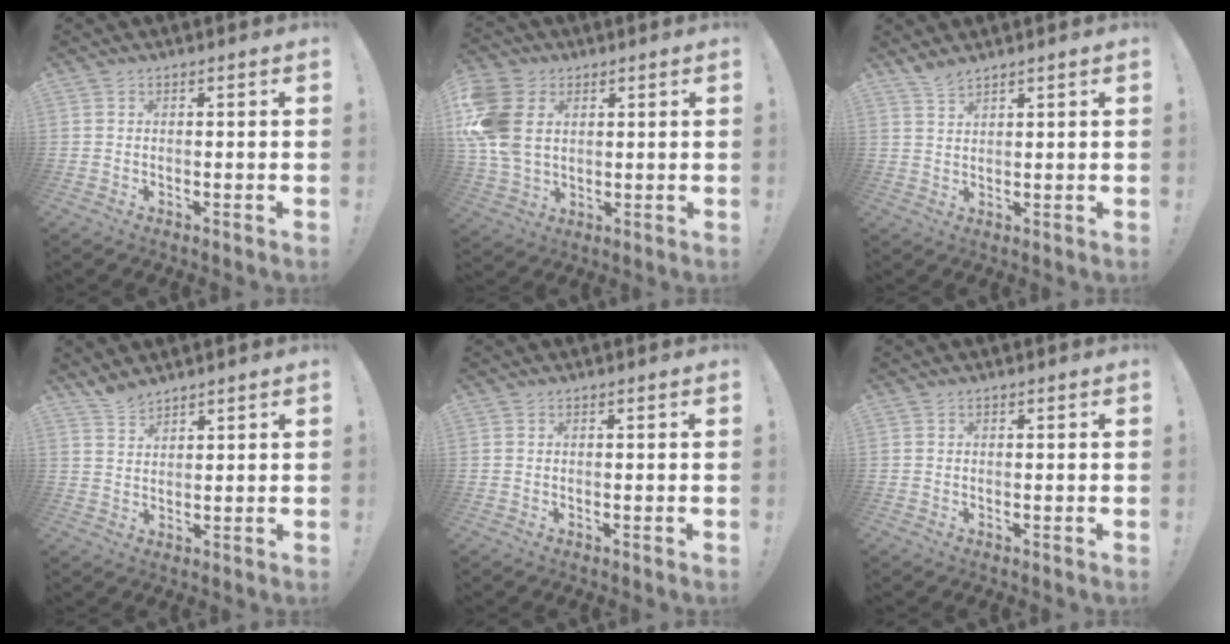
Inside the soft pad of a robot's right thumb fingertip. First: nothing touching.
{"total": 15.6, "force": [3.2, 11.7, 9.8], "torque": [-0.211, -0.007, 0.064]}
{"total": 3.1, "force": [2.8, 0.4, 1.2], "torque": [-0.023, -0.018, 0.051]}
{"total": 3.9, "force": [3.6, 1.0, 1.0], "torque": [-0.023, -0.022, 0.069]}
{"total": 0.0}
{"total": 0.0}